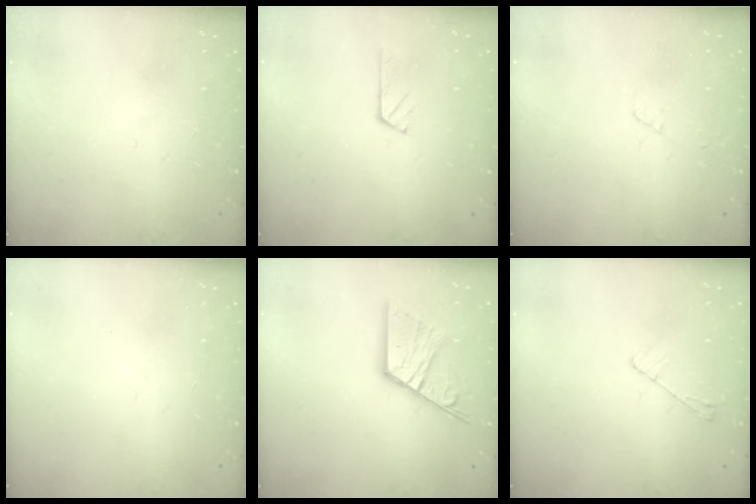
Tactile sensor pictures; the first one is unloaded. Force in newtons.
{"total": 2.8, "press": 2.8, "slide": 0.3}
{"total": 4.7, "press": 4.7, "slide": 0.4}
{"total": 0.0}
{"total": 13.8, "press": 13.8, "slide": 1.0}
{"total": 4.4, "press": 4.4, "slide": 0.6}